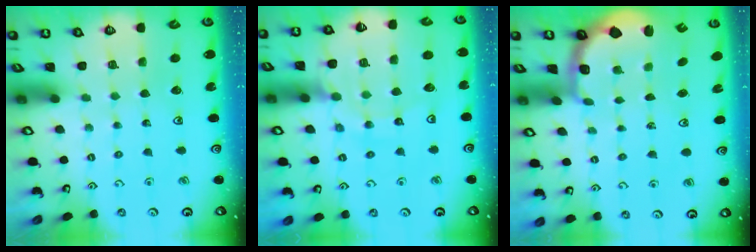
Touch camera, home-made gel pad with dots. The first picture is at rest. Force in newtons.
{"total": 12.4, "press": 12.3, "slide": 1.7}
{"total": 2.5, "press": 1.2, "slide": 2.2}